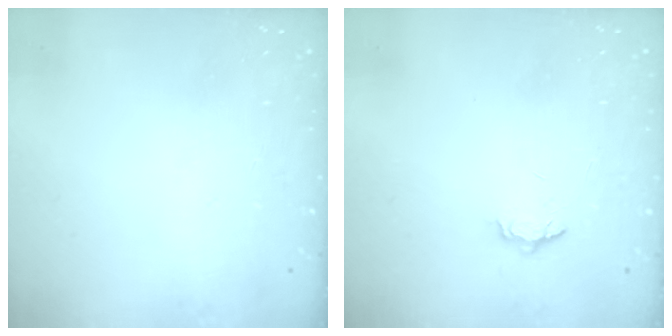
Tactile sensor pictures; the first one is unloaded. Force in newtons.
{"total": 3.5, "press": 3.5, "slide": 0.4}